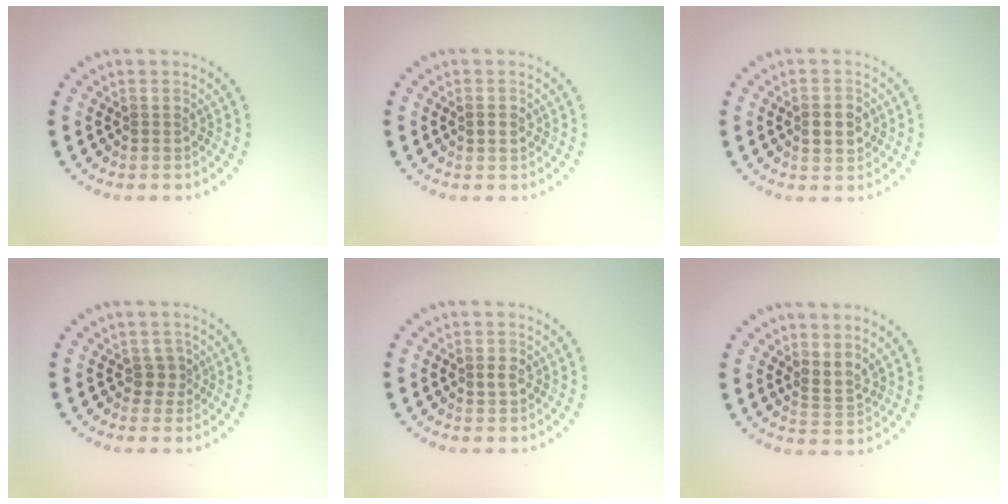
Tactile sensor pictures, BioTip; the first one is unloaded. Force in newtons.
{"total": 1.1, "press": 1.0, "slide": 0.4}
{"total": 2.6, "press": 2.6, "slide": 0.2}
{"total": 1.6, "press": 1.3, "slide": 0.8}
{"total": 1.1, "press": 1.1, "slide": 0.2}
{"total": 2.0, "press": 1.6, "slide": 1.2}